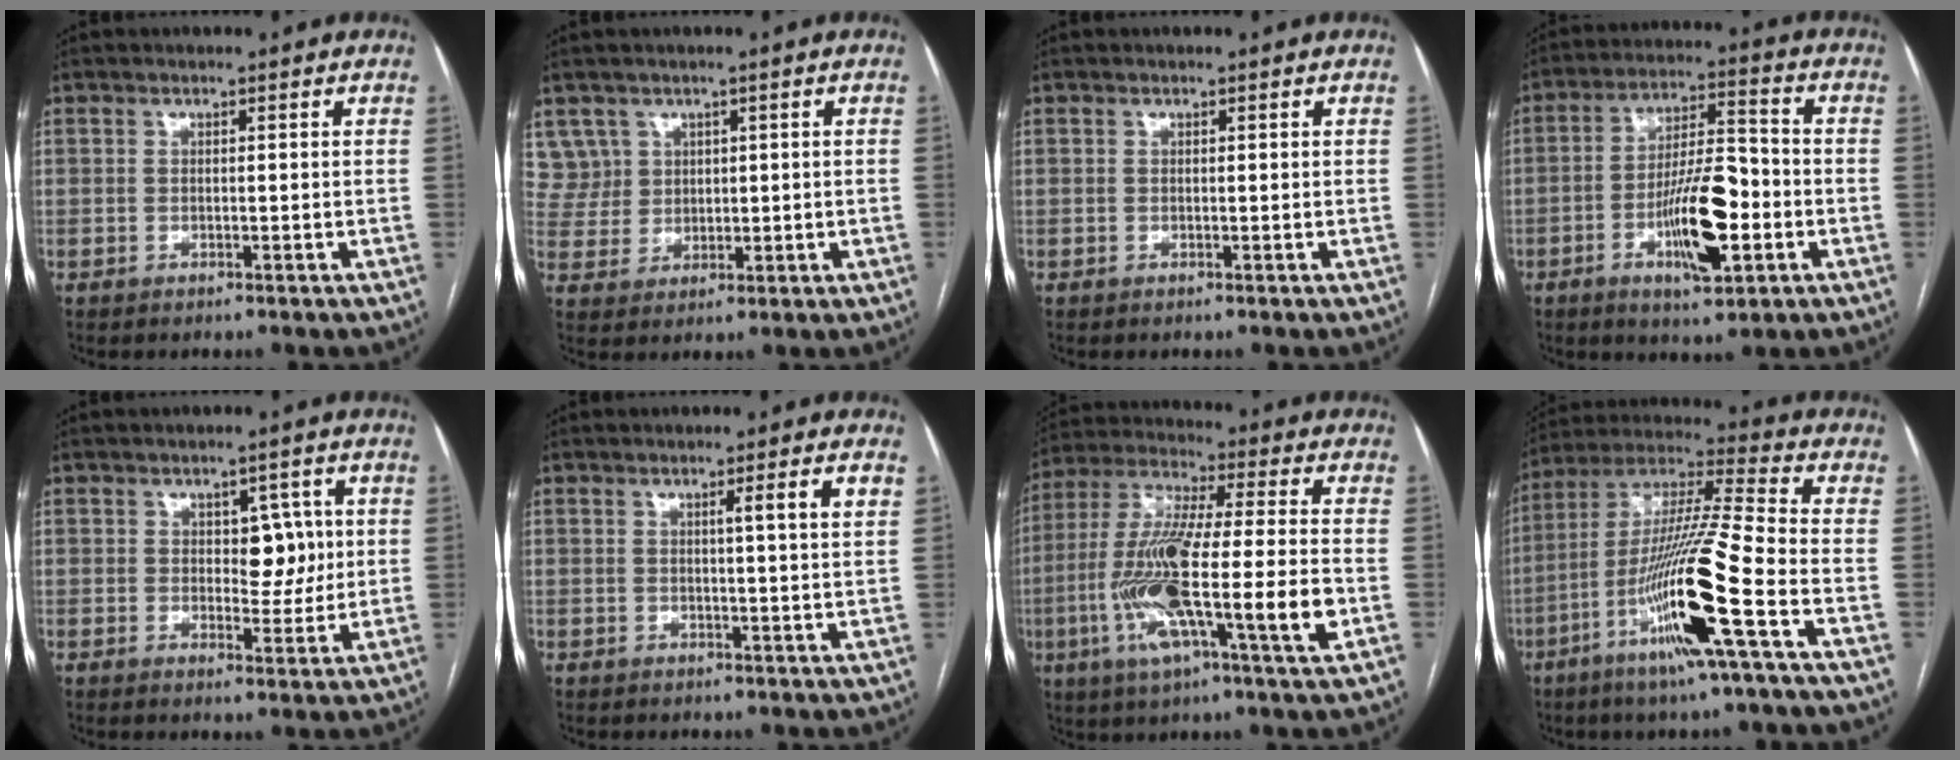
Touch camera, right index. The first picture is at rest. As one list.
[{"total": 5.9, "force": [3.0, 5.1, -0.2], "torque": [0.007, 0.017, 0.070]}, {"total": 0.0}, {"total": 12.4, "force": [-3.9, 3.1, 11.3], "torque": [-0.205, 0.005, -0.061]}, {"total": 5.2, "force": [1.0, 3.0, 4.2], "torque": [-0.048, 0.006, 0.018]}, {"total": 3.7, "force": [1.4, -0.5, 3.3], "torque": [-0.049, -0.004, 0.020]}, {"total": 19.6, "force": [-4.8, 1.6, 18.9], "torque": [-0.361, -0.012, -0.086]}, {"total": 18.2, "force": [-7.0, -0.8, 16.7], "torque": [-0.336, -0.017, -0.135]}]